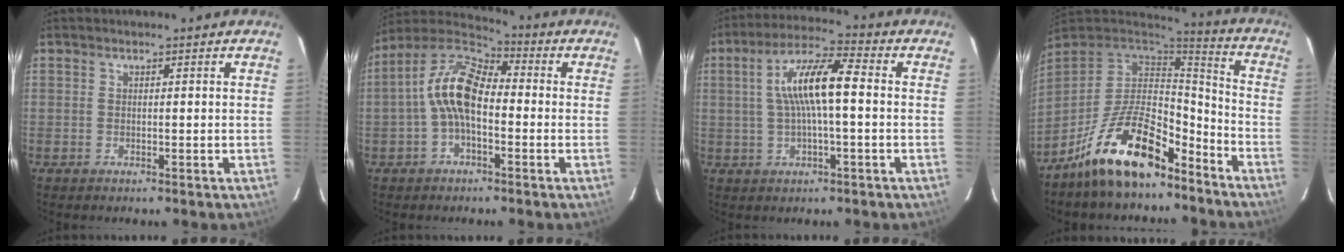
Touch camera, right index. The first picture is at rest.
{"total": 10.7, "force": [-1.6, 5.4, 9.1], "torque": [-0.189, 0.025, -0.037]}
{"total": 10.4, "force": [0.5, 2.0, 10.2], "torque": [-0.186, 0.018, 0.009]}
{"total": 18.2, "force": [-12.3, 7.3, 11.3], "torque": [-0.226, 0.009, -0.211]}